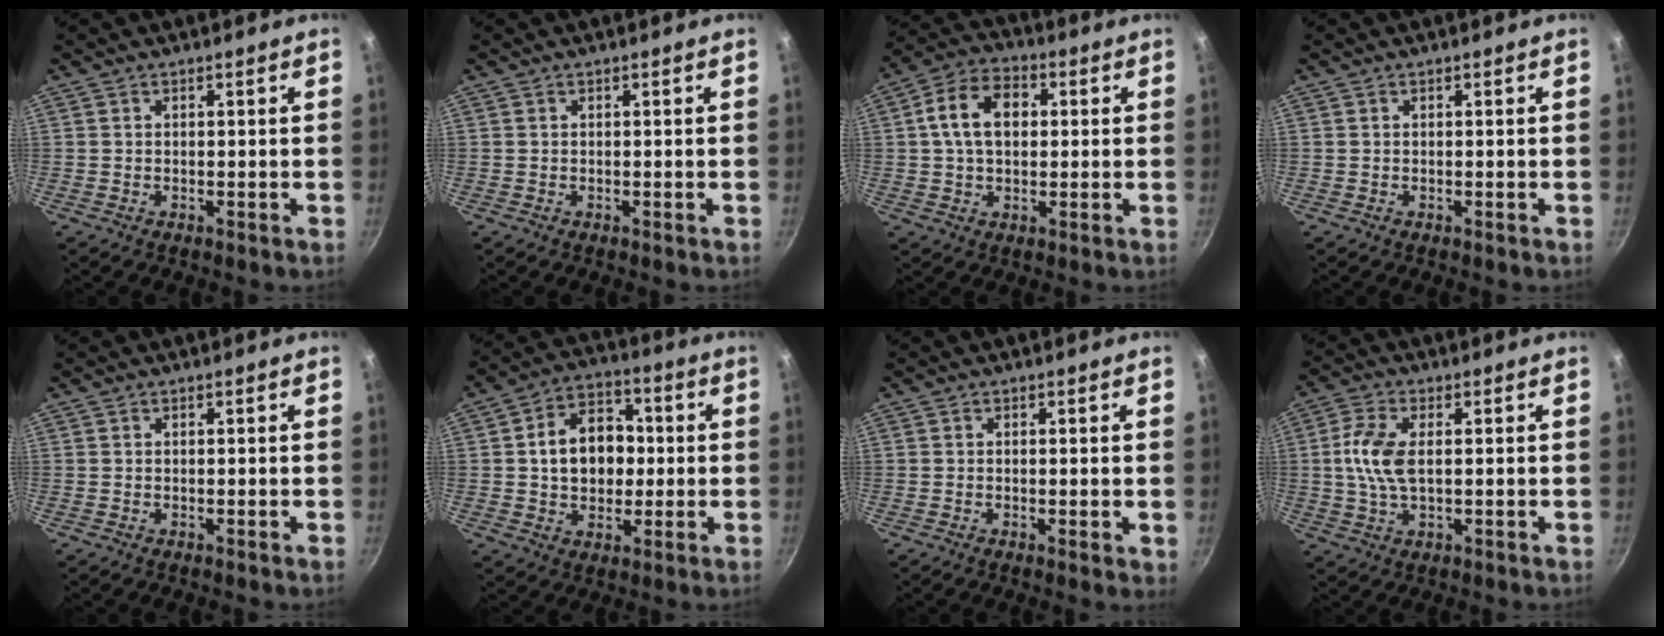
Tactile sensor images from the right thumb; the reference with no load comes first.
{"total": 0.0}
{"total": 11.0, "force": [1.7, 7.6, 7.7], "torque": [-0.113, 0.020, 0.017]}
{"total": 0.0}
{"total": 0.0}
{"total": 12.6, "force": [0.7, 9.5, 8.2], "torque": [-0.097, 0.021, 0.005]}
{"total": 1.8, "force": [-0.1, 0.5, 1.7], "torque": [-0.024, -0.004, -0.003]}
{"total": 8.1, "force": [0.7, 4.1, 6.9], "torque": [-0.146, 0.008, 0.010]}